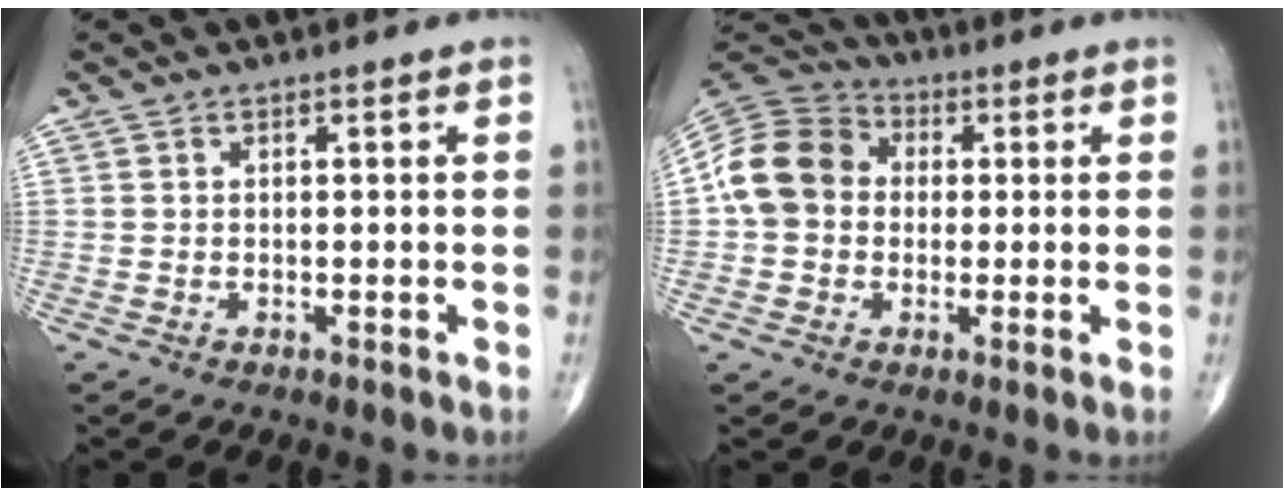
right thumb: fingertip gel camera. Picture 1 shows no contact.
{"total": 12.3, "force": [0.5, 10.3, 6.6], "torque": [-0.115, 0.032, -0.003]}